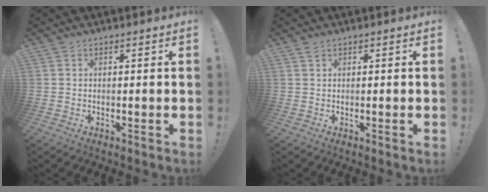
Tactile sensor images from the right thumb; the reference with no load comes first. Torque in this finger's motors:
{"motor_torque": [-0.13, 0.07, 0.08, 0.05, -0.08]}